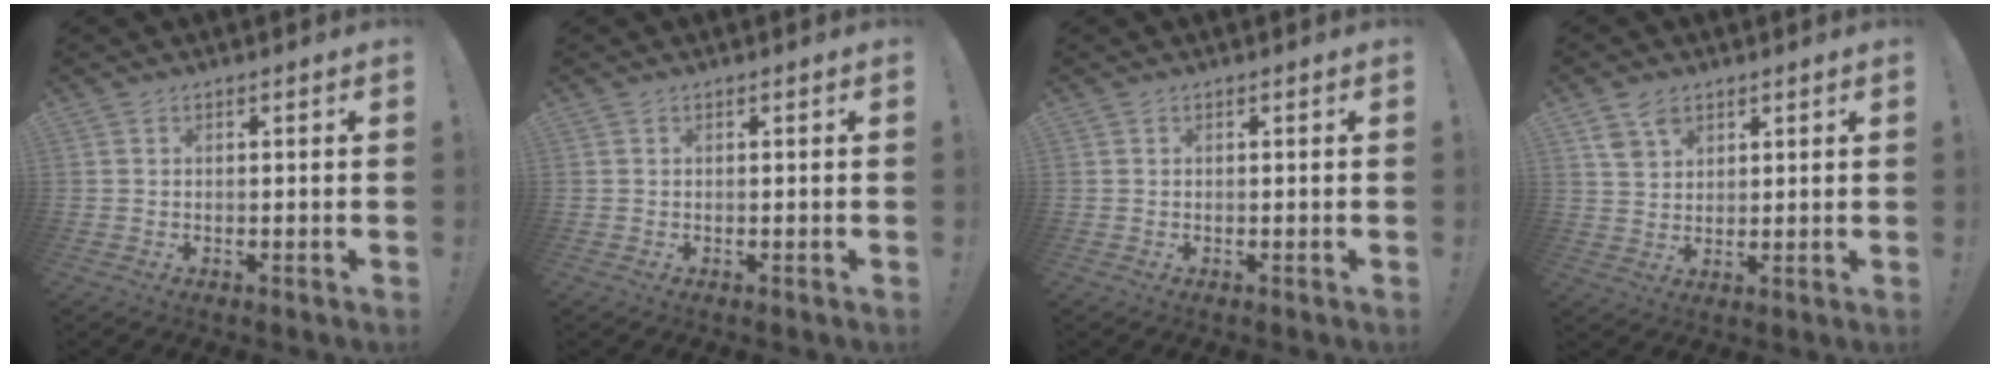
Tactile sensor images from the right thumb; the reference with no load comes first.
{"total": 0.0}
{"total": 0.0}
{"total": 5.7, "force": [3.7, 3.9, 2.0], "torque": [-0.027, -0.014, 0.069]}